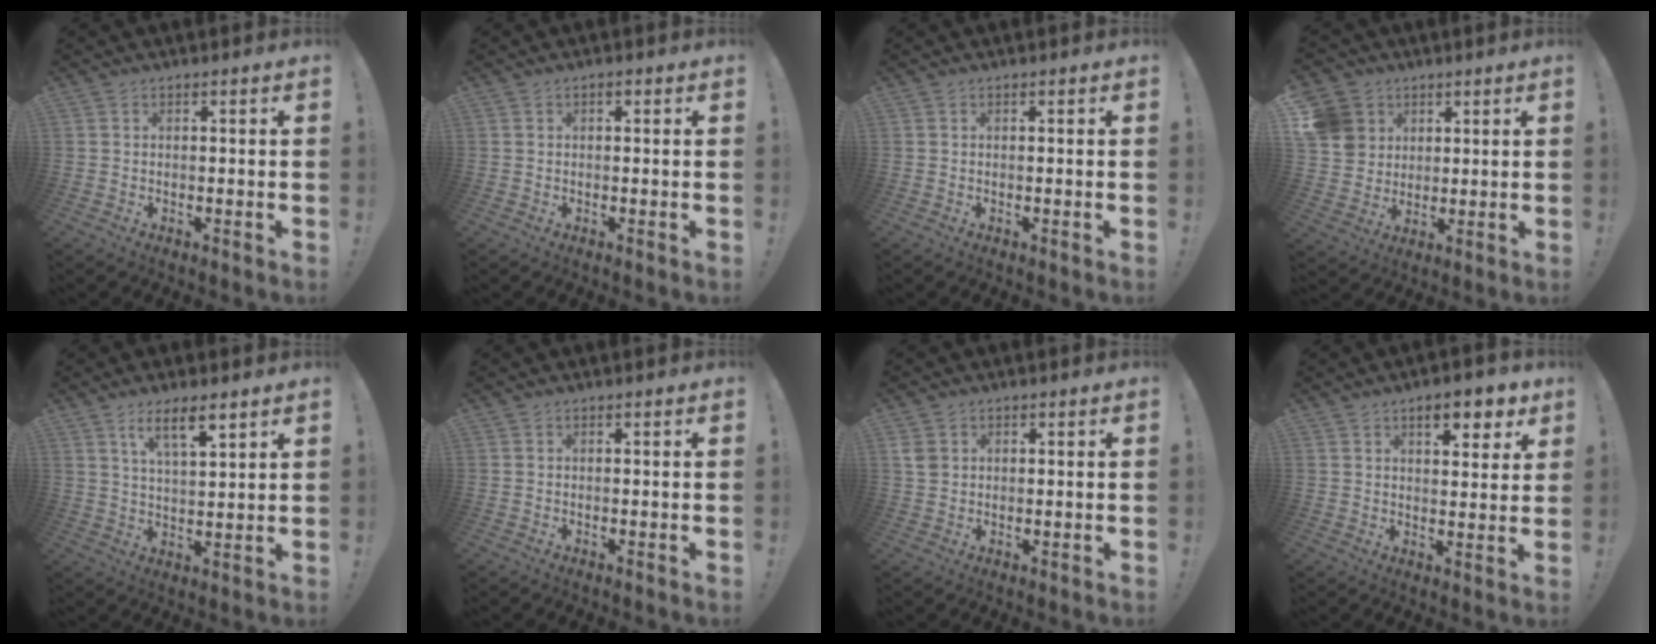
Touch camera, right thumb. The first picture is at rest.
{"total": 0.7, "force": [0.3, 0.5, 0.4], "torque": [-0.007, 0.001, 0.005]}
{"total": 0.0}
{"total": 10.5, "force": [4.0, 9.3, 2.9], "torque": [-0.053, -0.014, 0.086]}
{"total": 8.4, "force": [5.4, 2.0, 6.1], "torque": [-0.101, -0.026, 0.091]}
{"total": 0.0}
{"total": 3.2, "force": [1.2, 2.6, 1.6], "torque": [-0.018, 0.000, 0.023]}
{"total": 7.9, "force": [4.9, 2.9, 5.5], "torque": [-0.065, -0.024, 0.080]}